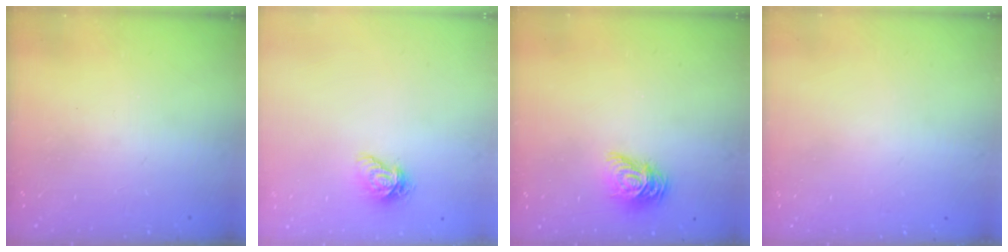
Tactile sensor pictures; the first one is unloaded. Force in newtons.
{"total": 6.5, "press": 6.5, "slide": 0.5}
{"total": 10.7, "press": 10.7, "slide": 0.6}
{"total": 0.0}